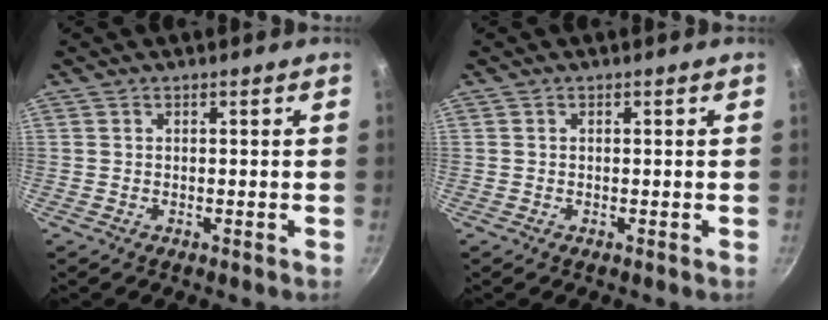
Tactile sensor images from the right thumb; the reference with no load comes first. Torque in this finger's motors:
{"motor_torque": [-0.39, 0.29, 0.13, 0.57, -0.02]}